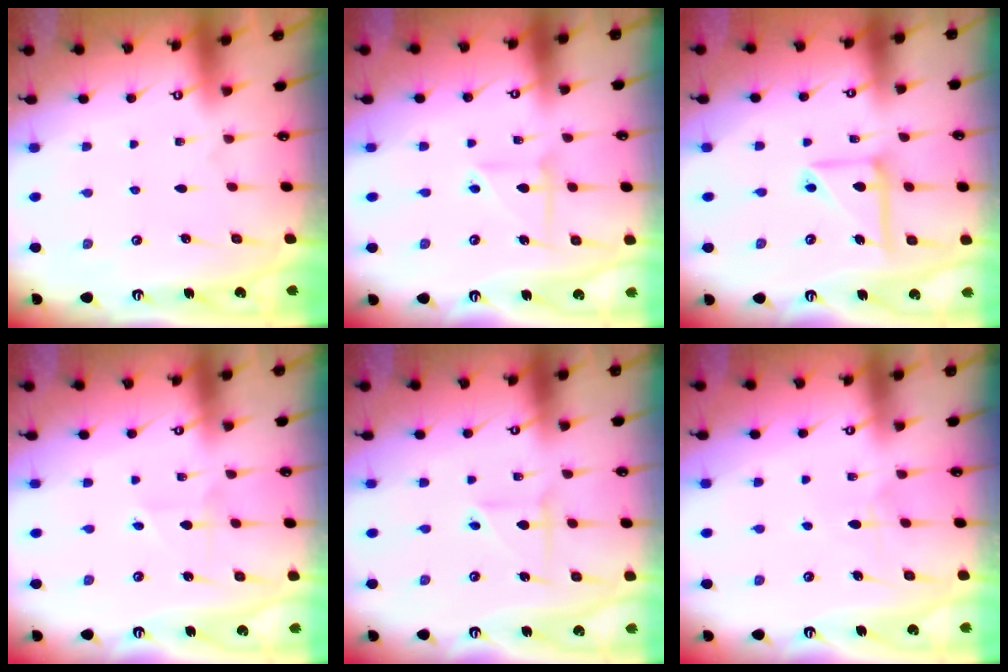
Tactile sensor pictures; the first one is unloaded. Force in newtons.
{"total": 6.2, "press": 6.1, "slide": 1.2}
{"total": 10.7, "press": 10.6, "slide": 1.1}
{"total": 3.4, "press": 3.3, "slide": 0.5}
{"total": 3.1, "press": 3.0, "slide": 0.6}
{"total": 5.2, "press": 5.2, "slide": 0.5}